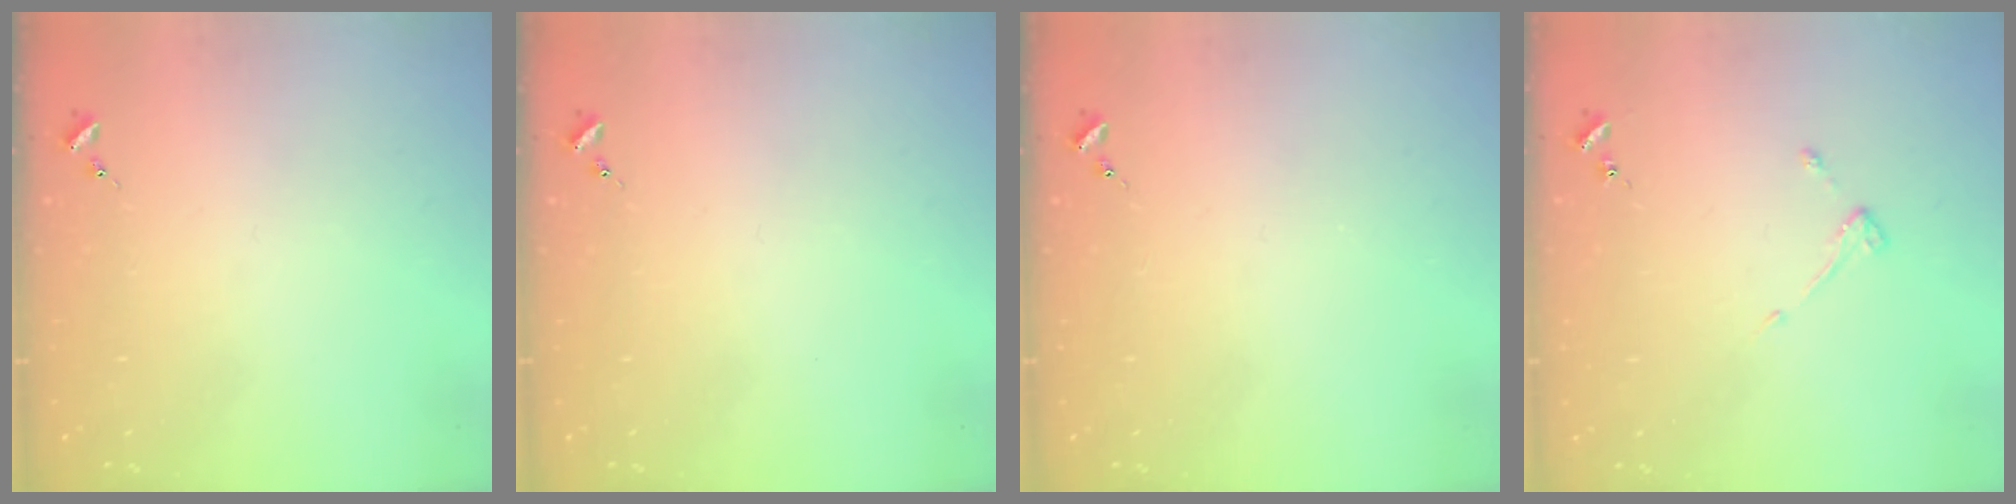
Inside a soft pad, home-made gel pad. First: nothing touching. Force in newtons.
{"total": 0.0}
{"total": 0.0}
{"total": 2.9, "press": 2.9, "slide": 0.5}